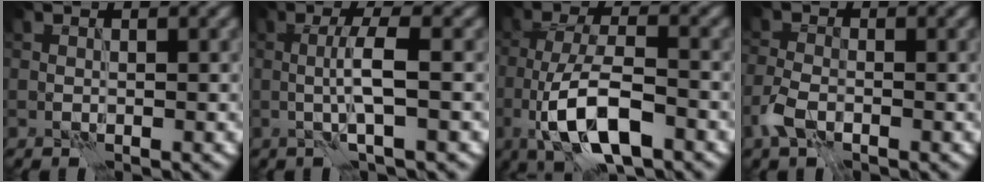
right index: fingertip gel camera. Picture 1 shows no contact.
{"total": 3.2, "force": [-0.3, 0.2, 3.2], "torque": [-0.059, 0.004, -0.008]}
{"total": 8.2, "force": [-3.3, 3.1, 6.8], "torque": [-0.129, 0.001, -0.066]}
{"total": 2.6, "force": [-1.4, 1.4, 1.7], "torque": [-0.041, -0.001, -0.036]}